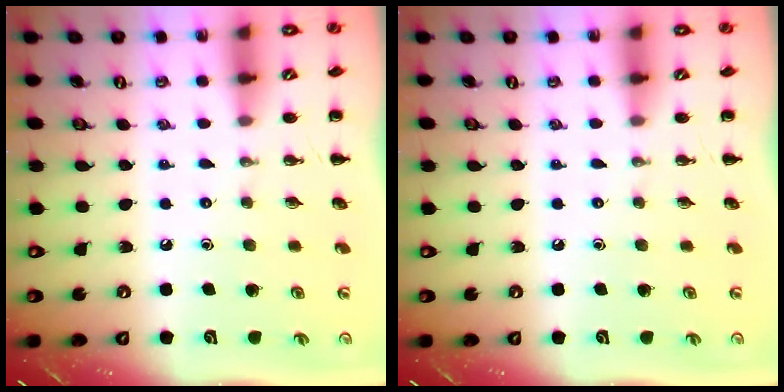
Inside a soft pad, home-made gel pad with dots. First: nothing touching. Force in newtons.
{"total": 0.0}